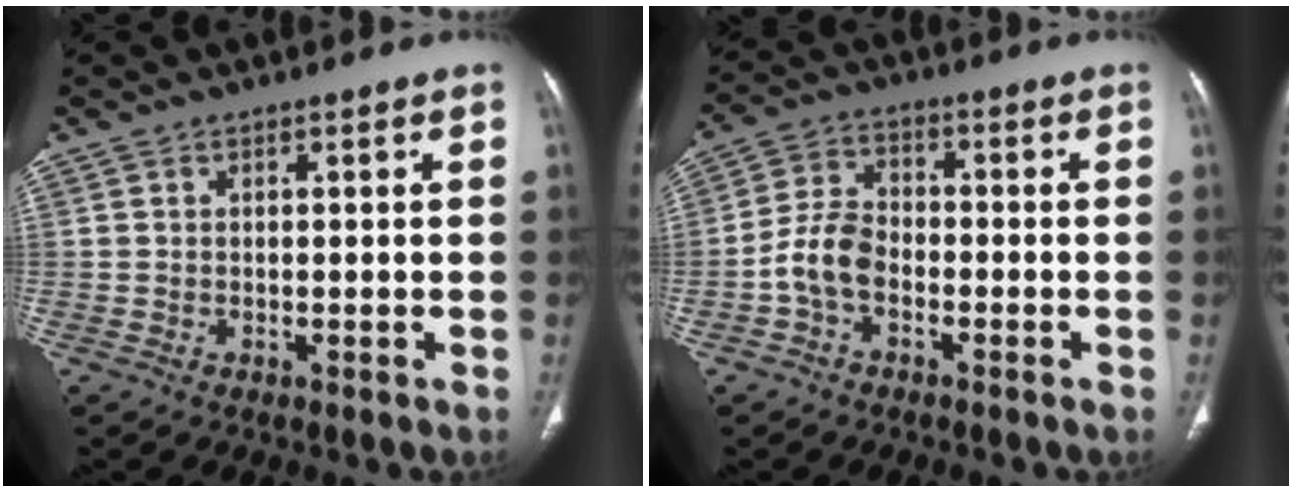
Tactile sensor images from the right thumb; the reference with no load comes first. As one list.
[{"total": 6.8, "force": [-2.5, 4.3, 4.6], "torque": [-0.085, 0.025, -0.058]}]